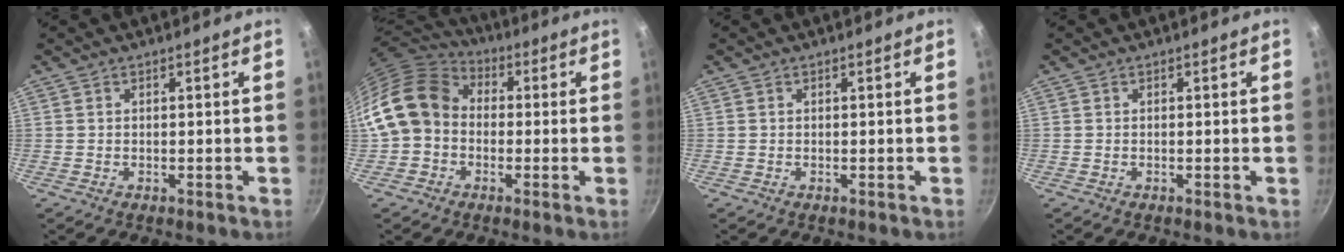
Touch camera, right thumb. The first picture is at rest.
{"total": 13.5, "force": [-0.5, 11.1, 7.7], "torque": [-0.119, 0.036, -0.027]}
{"total": 0.0}
{"total": 0.0}